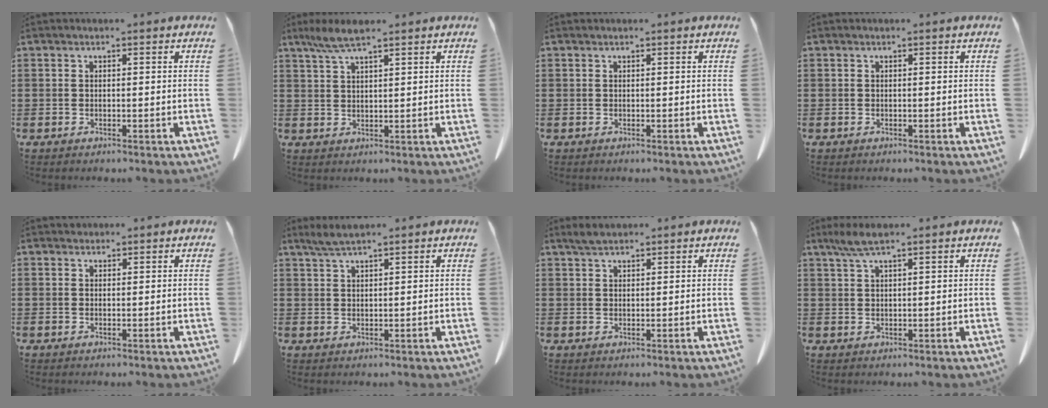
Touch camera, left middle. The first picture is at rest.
{"total": 4.6, "force": [3.2, 0.7, 3.3], "torque": [-0.071, 0.003, 0.057]}
{"total": 0.0}
{"total": 0.0}
{"total": 0.9, "force": [0.7, 0.5, -0.1], "torque": [0.001, 0.003, 0.015]}
{"total": 2.4, "force": [2.0, 0.2, 1.4], "torque": [-0.032, 0.002, 0.037]}
{"total": 2.0, "force": [1.8, 0.5, 0.8], "torque": [-0.021, 0.005, 0.033]}
{"total": 3.6, "force": [2.4, 0.7, 2.7], "torque": [-0.057, 0.003, 0.043]}